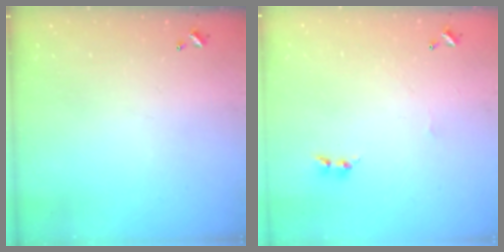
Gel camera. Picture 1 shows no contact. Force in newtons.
{"total": 1.7, "press": 1.6, "slide": 0.5}